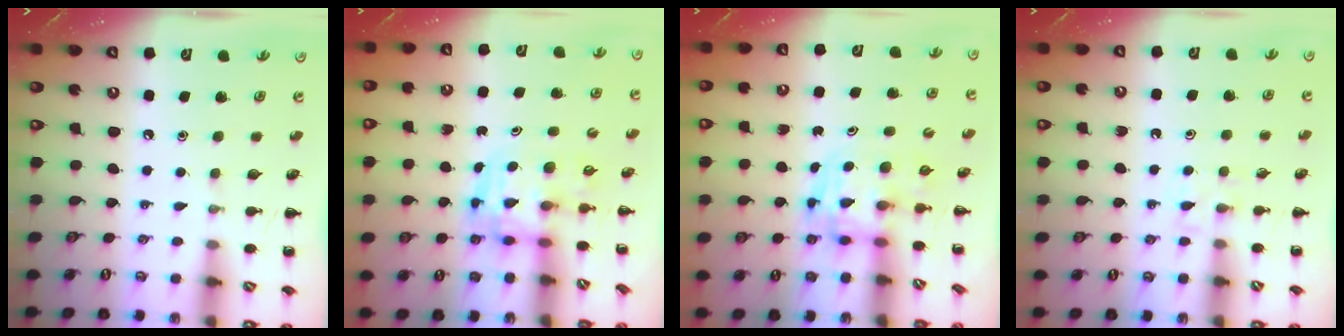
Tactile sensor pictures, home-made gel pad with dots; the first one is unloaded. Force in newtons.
{"total": 3.7, "press": 3.7, "slide": 0.7}
{"total": 3.5, "press": 3.4, "slide": 0.6}
{"total": 2.9, "press": 2.7, "slide": 1.2}